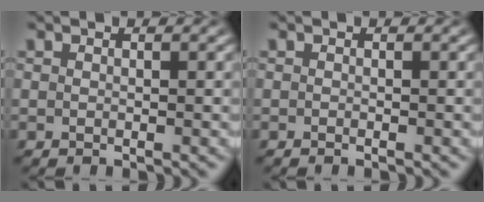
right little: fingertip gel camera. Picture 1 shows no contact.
{"total": 0.5, "force": [-0.4, -0.3, 0.1], "torque": [-0.001, -0.001, -0.007]}